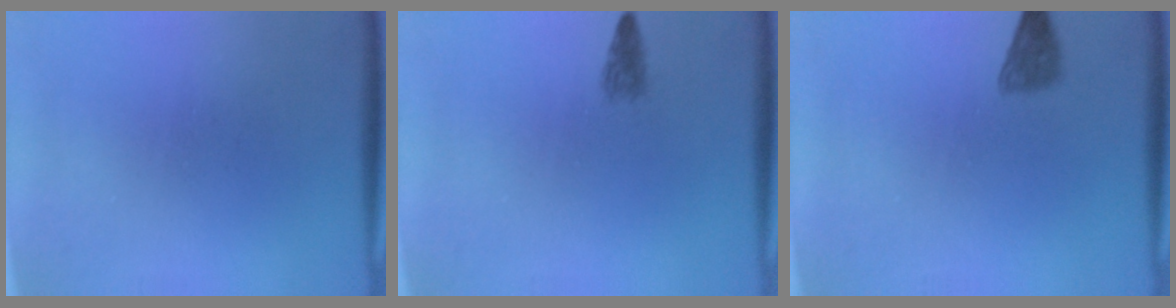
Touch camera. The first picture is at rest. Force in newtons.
{"total": 1.4}
{"total": 2.1}